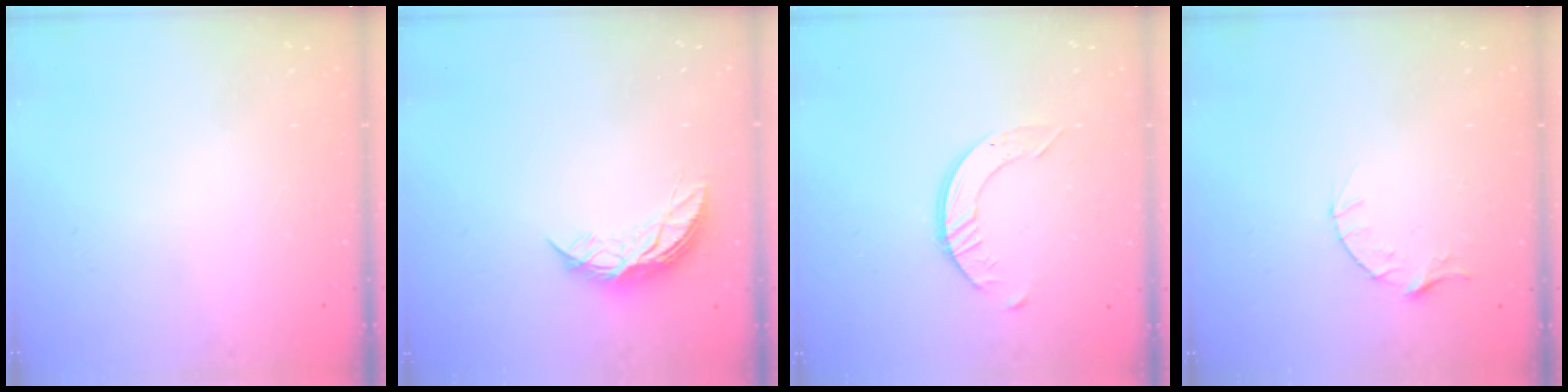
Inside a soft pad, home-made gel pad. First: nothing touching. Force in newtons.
{"total": 8.8, "press": 8.8, "slide": 0.5}
{"total": 4.2, "press": 4.2, "slide": 0.4}
{"total": 3.5, "press": 3.5, "slide": 0.4}